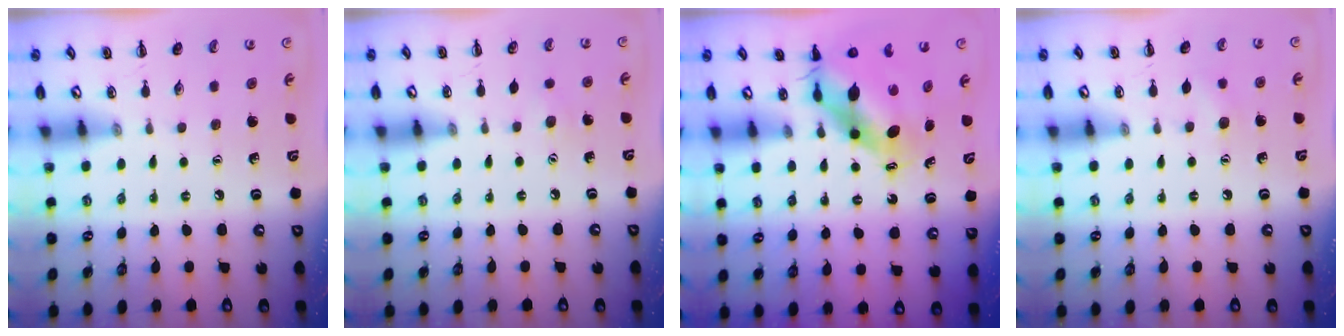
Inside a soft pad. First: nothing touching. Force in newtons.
{"total": 3.3, "press": 3.2, "slide": 0.9}
{"total": 8.8, "press": 8.6, "slide": 1.5}
{"total": 5.2, "press": 5.0, "slide": 1.3}